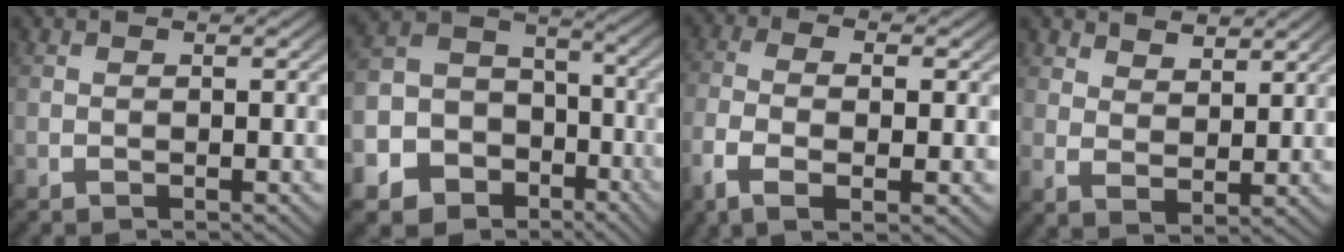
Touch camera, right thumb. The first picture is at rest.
{"total": 15.4, "force": [-5.7, 13.0, 6.0], "torque": [-0.131, -0.053, -0.092]}
{"total": 5.8, "force": [-1.4, 2.6, 4.9], "torque": [-0.118, -0.014, -0.016]}
{"total": 2.8, "force": [2.3, 1.2, 1.2], "torque": [-0.021, -0.010, 0.052]}